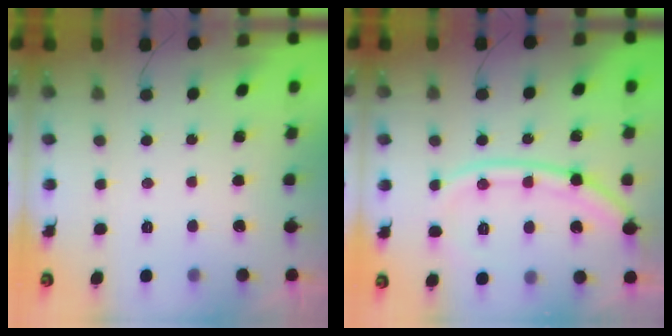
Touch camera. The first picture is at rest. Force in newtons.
{"total": 14.2, "press": 14.1, "slide": 1.5}